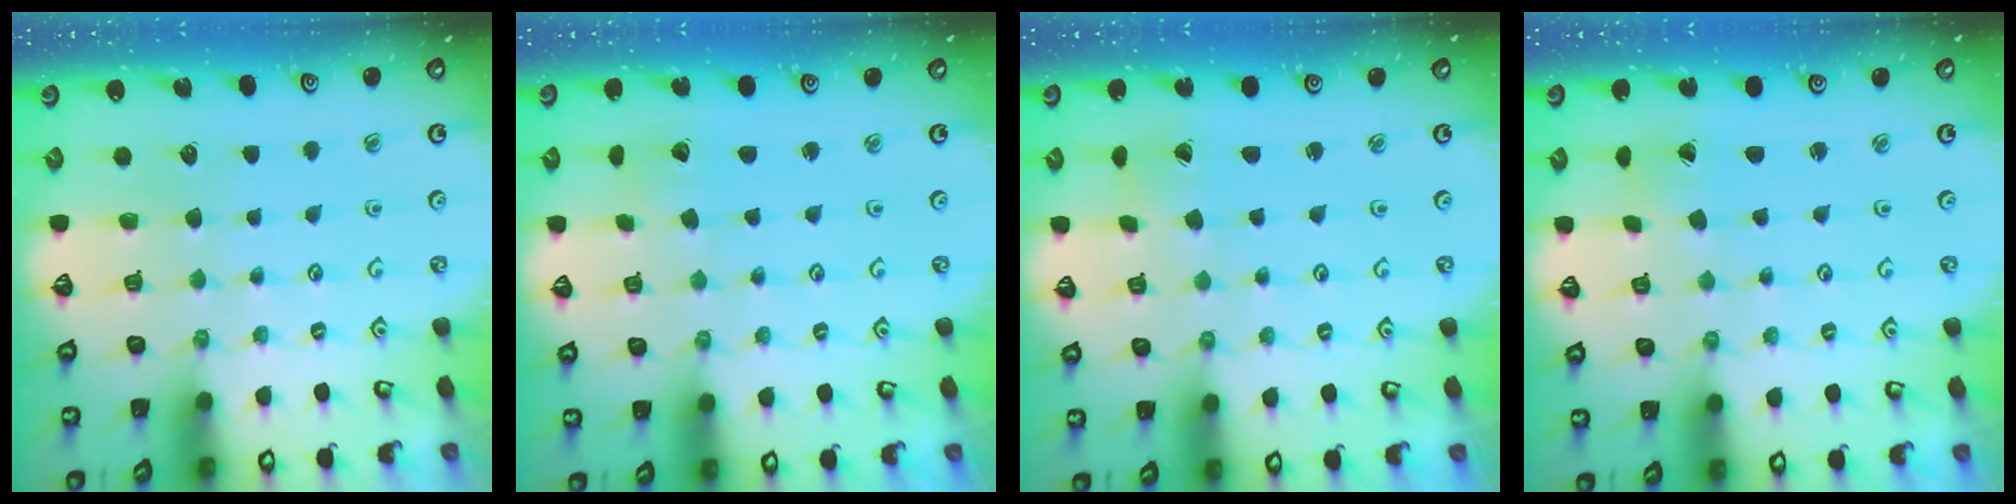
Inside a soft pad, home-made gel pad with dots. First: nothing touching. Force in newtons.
{"total": 1.3, "press": 1.3, "slide": 0.0}
{"total": 0.7, "press": 0.7, "slide": 0.1}
{"total": 1.1, "press": 1.1, "slide": 0.0}